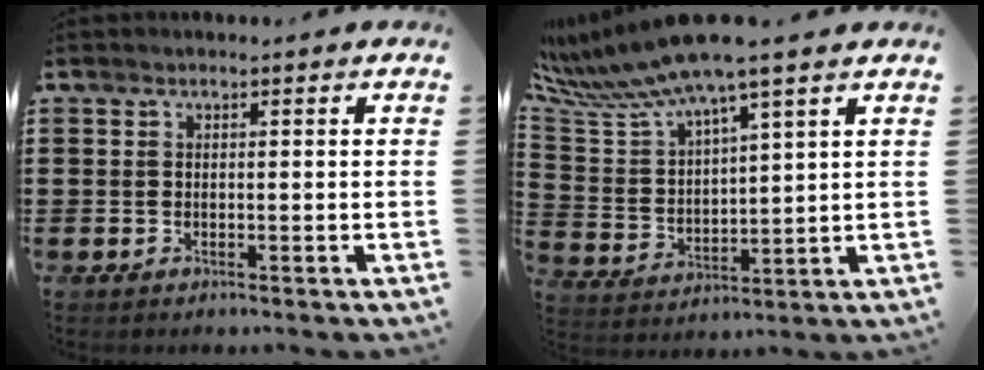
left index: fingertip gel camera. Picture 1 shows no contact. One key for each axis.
{"total": 9.1, "fx": 7.9, "fy": 0.2, "fz": 4.5, "tx": -0.127, "ty": -0.046, "tz": 0.131}